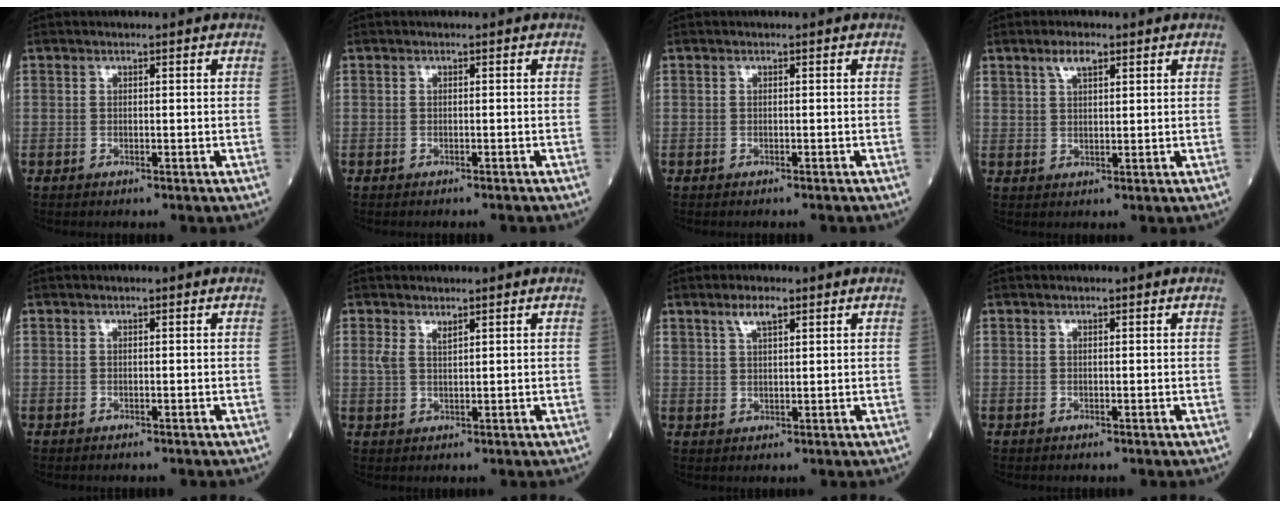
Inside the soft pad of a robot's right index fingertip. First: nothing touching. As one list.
[{"total": 1.3, "force": [-1.2, -0.1, 0.3], "torque": [-0.004, 0.000, -0.015]}, {"total": 0.8, "force": [-0.8, -0.1, 0.2], "torque": [-0.003, 0.000, -0.012]}, {"total": 3.3, "force": [2.1, 1.2, 2.2], "torque": [-0.045, 0.008, 0.041]}, {"total": 0.0}, {"total": 2.0, "force": [1.3, 0.6, 1.4], "torque": [-0.036, 0.005, 0.032]}, {"total": 3.2, "force": [2.1, 0.9, 2.3], "torque": [-0.047, 0.006, 0.042]}, {"total": 0.0}]